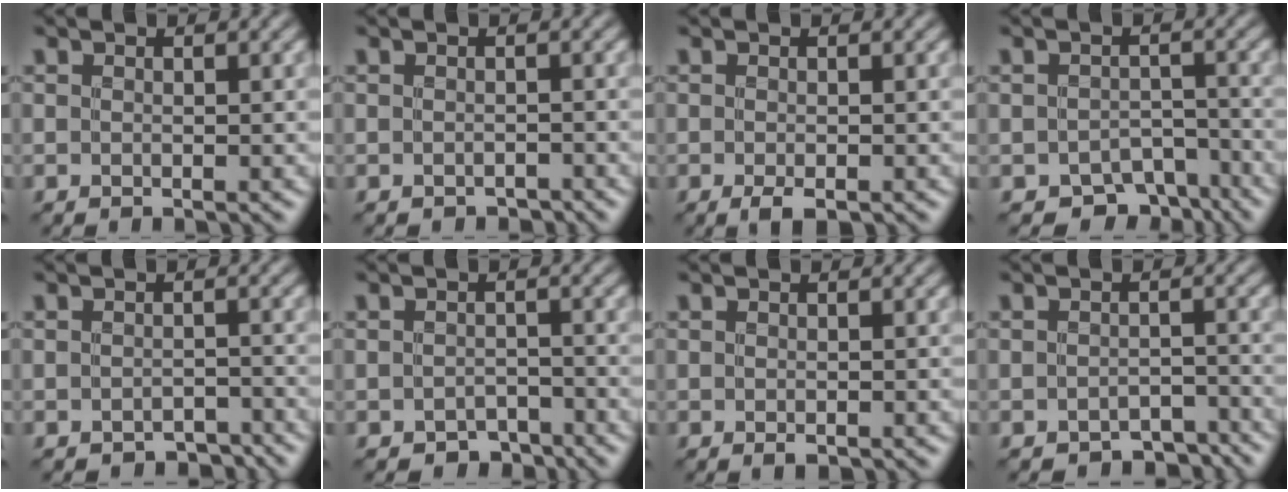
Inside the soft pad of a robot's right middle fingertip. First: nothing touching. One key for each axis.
{"total": 0.8, "fx": -0.7, "fy": 0.3, "fz": 0.1, "tx": -0.001, "ty": -0.004, "tz": -0.009}
{"total": 1.6, "fx": -0.8, "fy": 0.5, "fz": 1.2, "tx": -0.024, "ty": -0.007, "tz": -0.013}
{"total": 4.1, "fx": -3.0, "fy": 2.3, "fz": 1.7, "tx": -0.015, "ty": -0.009, "tz": -0.044}
{"total": 1.8, "fx": -1.6, "fy": 0.8, "fz": 0.4, "tx": 0.002, "ty": 0.002, "tz": -0.020}
{"total": 1.9, "fx": -1.5, "fy": 1.1, "fz": 0.5, "tx": -0.002, "ty": 0.002, "tz": -0.023}
{"total": 0.6, "fx": -0.3, "fy": 0.3, "fz": 0.4, "tx": -0.007, "ty": -0.003, "tz": -0.002}
{"total": 2.7, "fx": -2.4, "fy": 1.1, "fz": 0.7, "tx": -0.004, "ty": -0.001, "tz": -0.031}